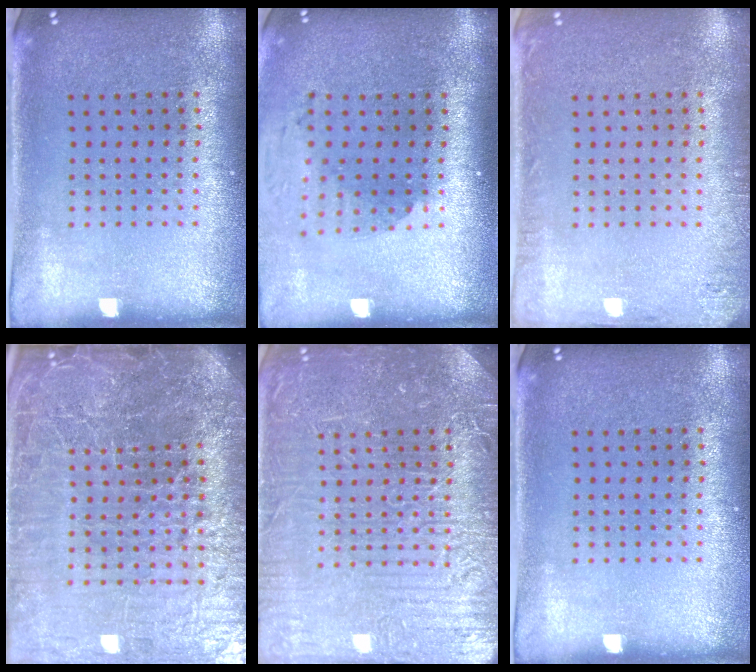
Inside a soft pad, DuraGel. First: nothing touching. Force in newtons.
{"total": 1.9, "press": 1.5, "slide": 1.2}
{"total": 1.5, "press": 1.5, "slide": 0.2}
{"total": 7.6, "press": 6.5, "slide": 3.9}
{"total": 7.8, "press": 7.7, "slide": 1.0}
{"total": 0.0}